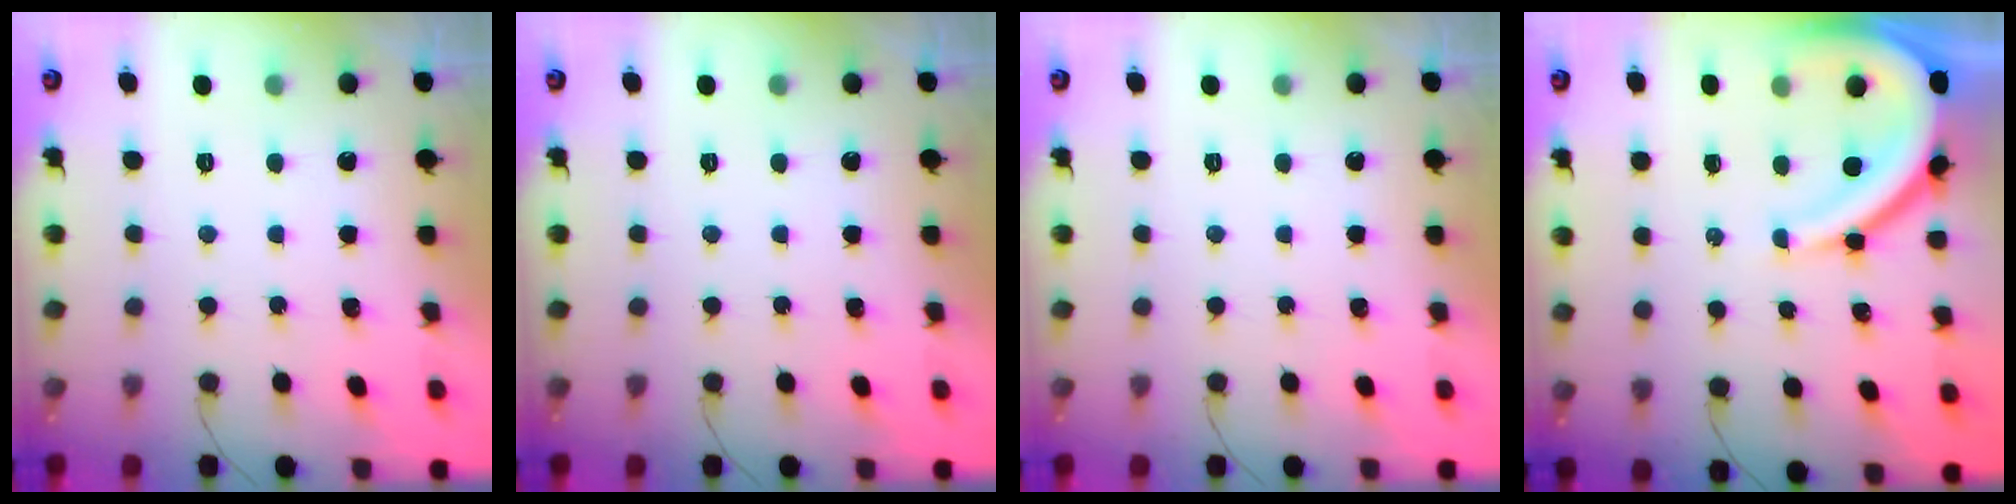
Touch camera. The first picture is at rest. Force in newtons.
{"total": 0.0}
{"total": 0.0}
{"total": 13.2, "press": 13.2, "slide": 1.4}